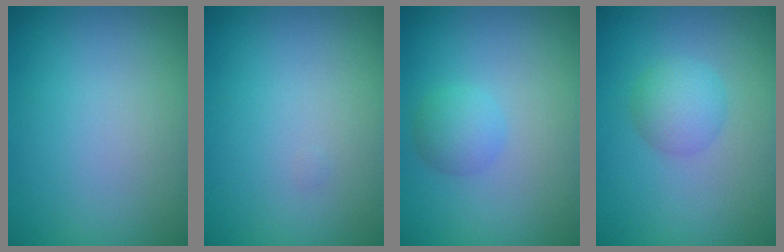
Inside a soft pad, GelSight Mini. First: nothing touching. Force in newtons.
{"total": 0.0}
{"total": 1.9, "press": 1.9, "slide": 0.1}
{"total": 2.5, "press": 2.5, "slide": 0.1}